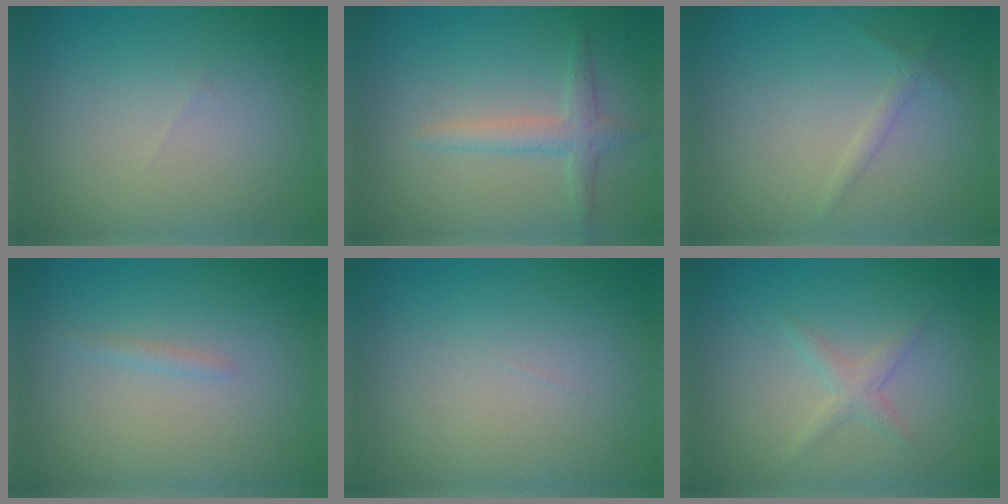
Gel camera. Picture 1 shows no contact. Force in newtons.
{"total": 1.9, "press": 1.9, "slide": 0.0}
{"total": 0.8, "press": 0.8, "slide": 0.0}
{"total": 0.7, "press": 0.7, "slide": 0.1}
{"total": 0.0}
{"total": 1.3, "press": 1.3, "slide": 0.1}